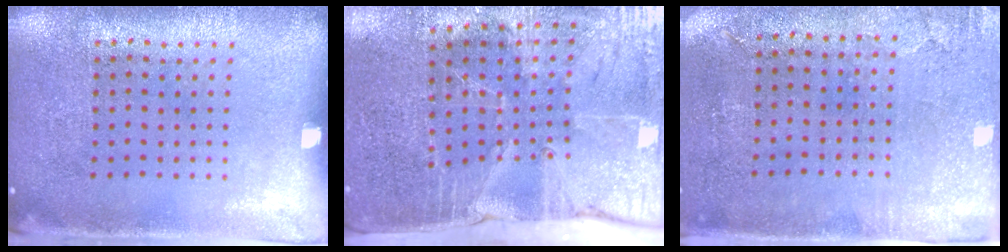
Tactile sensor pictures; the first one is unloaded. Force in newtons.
{"total": 4.3, "press": 3.7, "slide": 2.2}
{"total": 2.9, "press": 2.4, "slide": 1.7}